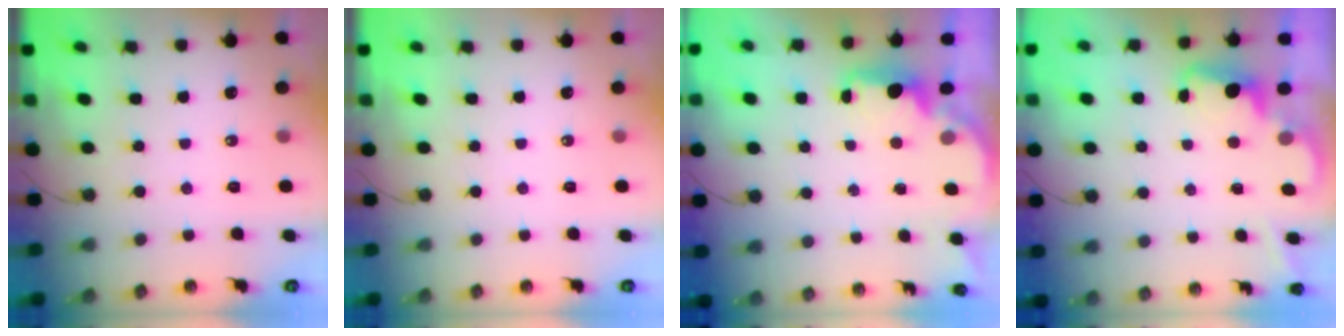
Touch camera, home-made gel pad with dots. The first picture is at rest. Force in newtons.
{"total": 0.0}
{"total": 2.2, "press": 2.1, "slide": 0.8}
{"total": 2.4, "press": 2.3, "slide": 0.6}